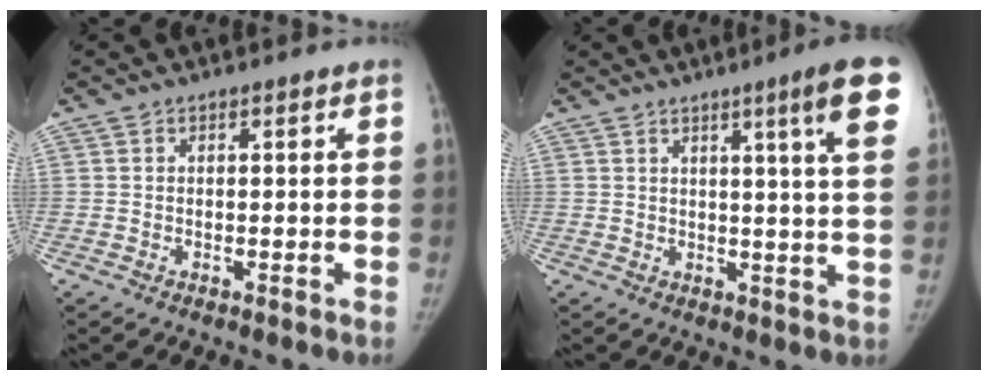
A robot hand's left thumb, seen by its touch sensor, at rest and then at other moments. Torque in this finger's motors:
{"motor_torque": [0.07, 0.17, 1.04, -0.37, 0.05]}